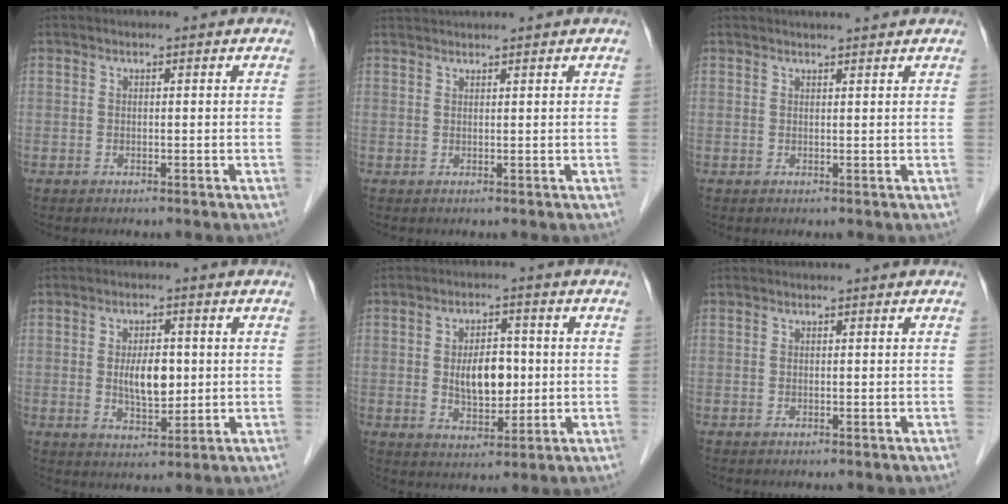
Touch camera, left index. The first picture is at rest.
{"total": 3.1, "force": [2.9, -0.5, 0.9], "torque": [-0.009, 0.029, 0.056]}
{"total": 3.2, "force": [3.0, -0.1, 1.0], "torque": [-0.012, 0.015, 0.039]}
{"total": 5.9, "force": [0.3, 2.6, 5.2], "torque": [-0.094, -0.001, 0.010]}
{"total": 7.0, "force": [0.1, 3.7, 5.9], "torque": [-0.104, 0.004, 0.006]}
{"total": 0.0}